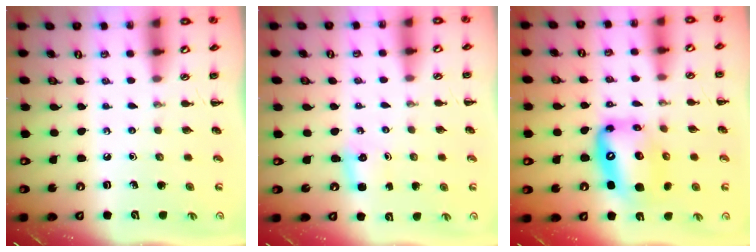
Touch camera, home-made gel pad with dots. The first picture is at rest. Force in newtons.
{"total": 2.6, "press": 2.5, "slide": 0.7}
{"total": 13.1, "press": 12.7, "slide": 3.3}